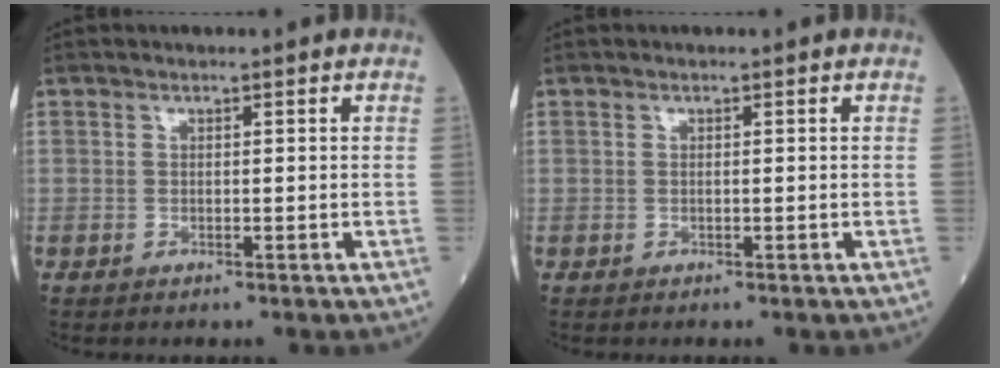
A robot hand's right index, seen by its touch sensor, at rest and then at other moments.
{"total": 0.0}